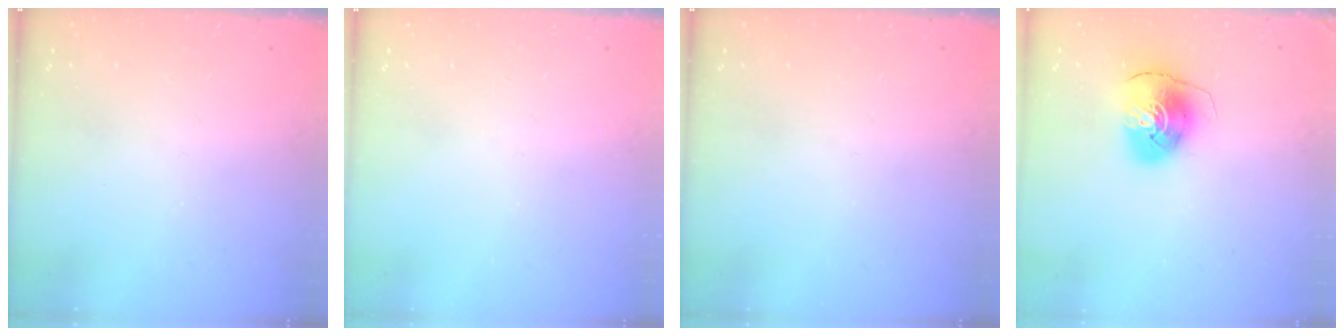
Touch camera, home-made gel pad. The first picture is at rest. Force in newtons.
{"total": 0.0}
{"total": 0.0}
{"total": 9.3, "press": 9.2, "slide": 1.1}